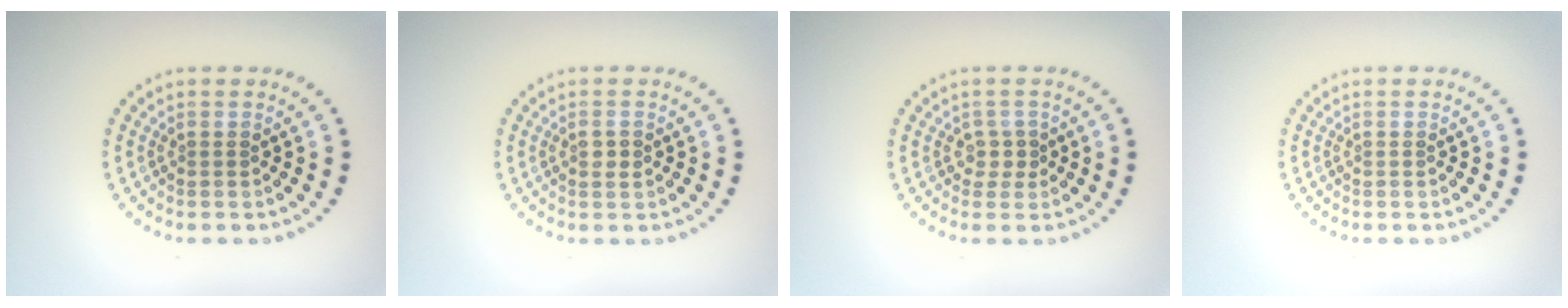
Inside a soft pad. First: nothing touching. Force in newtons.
{"total": 1.1, "press": 1.1, "slide": 0.1}
{"total": 1.4, "press": 1.0, "slide": 0.9}
{"total": 0.0}